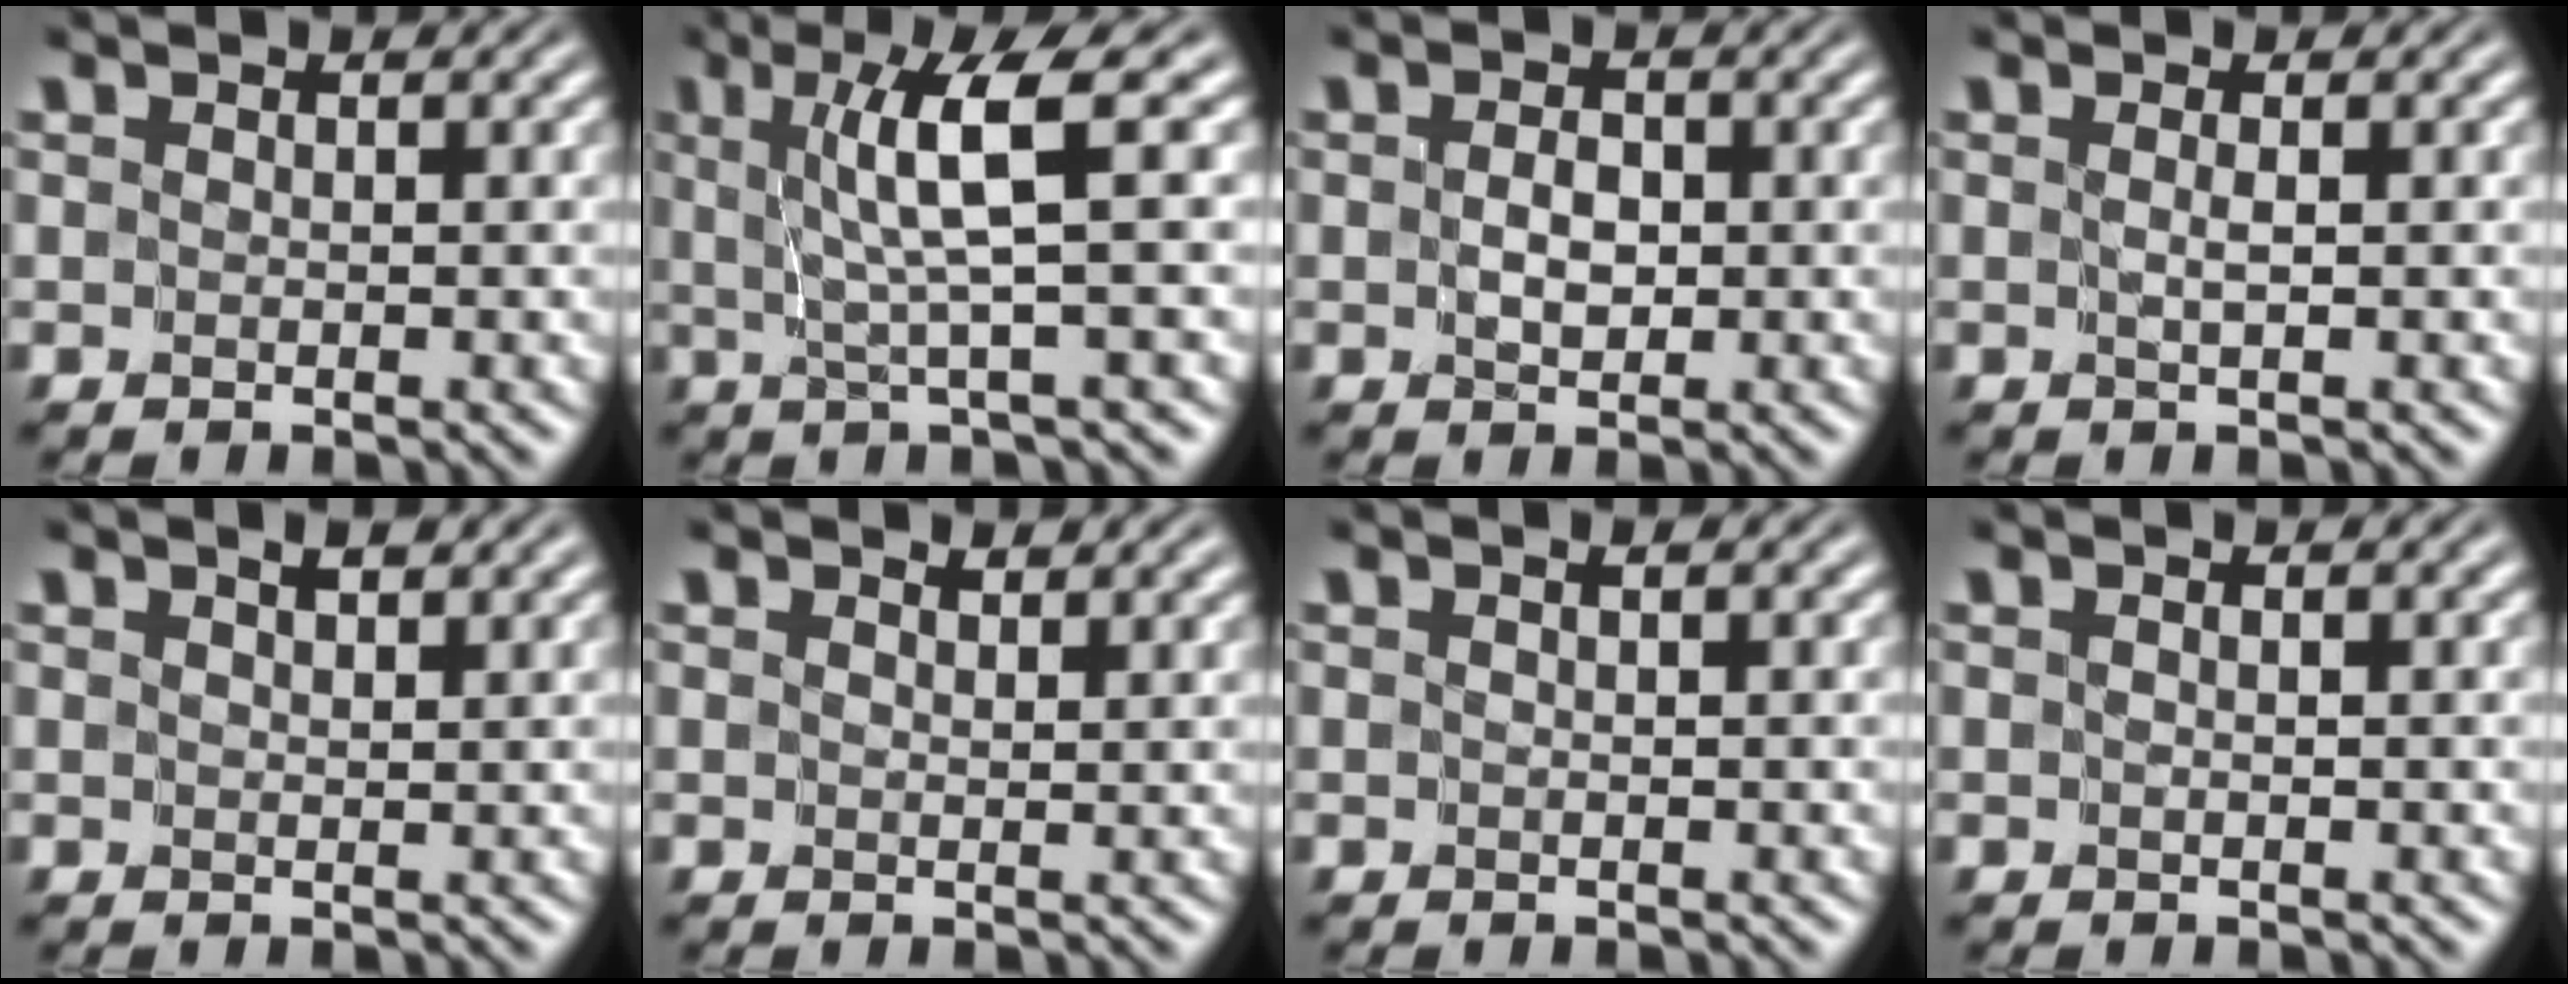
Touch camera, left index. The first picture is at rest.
{"total": 5.2, "force": [1.0, 0.4, 5.0], "torque": [-0.090, 0.002, 0.022]}
{"total": 1.6, "force": [-0.2, 1.0, 1.2], "torque": [-0.023, -0.002, -0.001]}
{"total": 0.6, "force": [-0.1, -0.2, 0.5], "torque": [-0.010, -0.002, -0.002]}
{"total": 1.8, "force": [1.5, 0.3, 1.0], "torque": [-0.003, -0.005, 0.021]}
{"total": 1.4, "force": [1.4, 0.2, 0.4], "torque": [-0.004, -0.006, 0.024]}
{"total": 0.7, "force": [0.4, 0.0, 0.5], "torque": [-0.008, -0.001, 0.006]}
{"total": 0.6, "force": [0.3, -0.1, 0.4], "torque": [-0.007, -0.004, 0.004]}